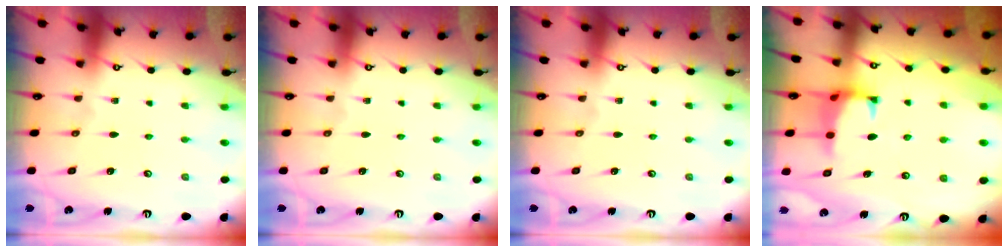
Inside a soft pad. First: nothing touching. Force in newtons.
{"total": 0.0}
{"total": 0.0}
{"total": 1.6, "press": 1.5, "slide": 0.6}